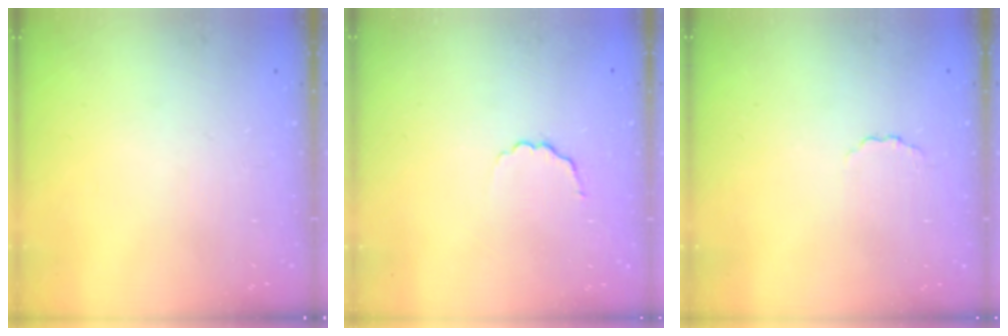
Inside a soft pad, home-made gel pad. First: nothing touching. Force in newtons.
{"total": 3.2, "press": 2.9, "slide": 1.2}
{"total": 1.2, "press": 1.2, "slide": 0.3}